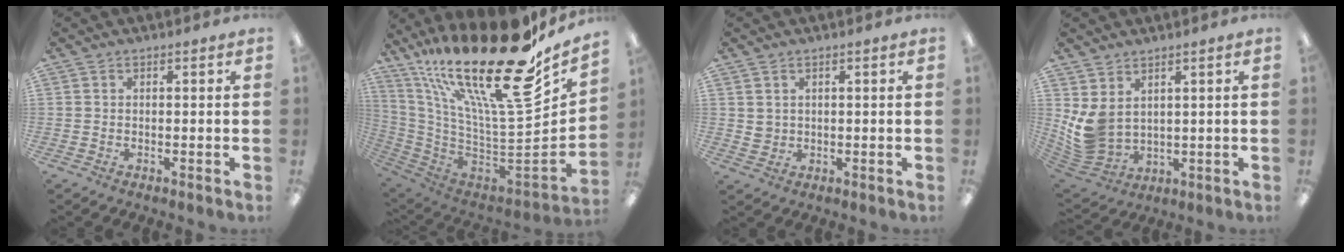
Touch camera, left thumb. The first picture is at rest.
{"total": 29.5, "force": [18.4, 7.7, 21.8], "torque": [-0.343, -0.168, 0.309]}
{"total": 2.6, "force": [1.2, 2.2, 0.4], "torque": [-0.003, 0.001, 0.021]}
{"total": 8.1, "force": [2.6, 5.9, 4.8], "torque": [-0.128, -0.019, 0.053]}